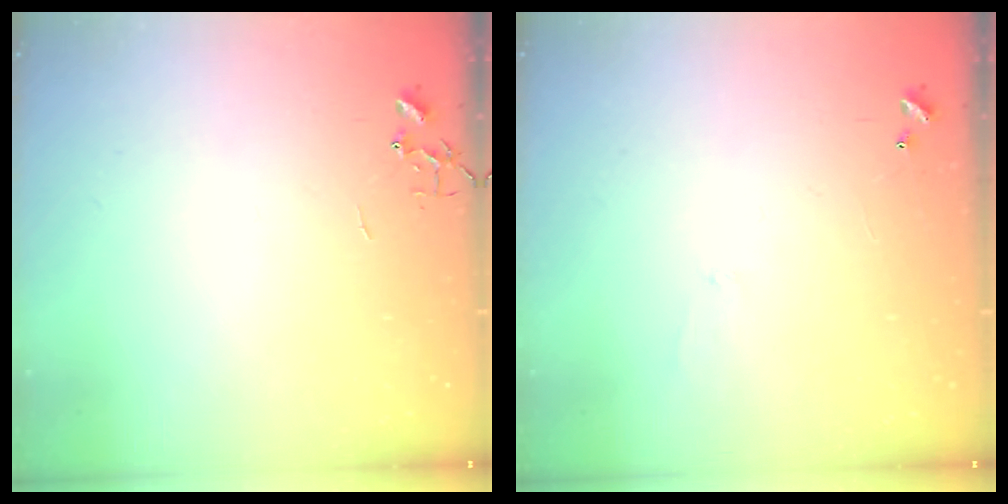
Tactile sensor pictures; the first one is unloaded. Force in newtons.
{"total": 5.6, "press": 5.6, "slide": 0.4}